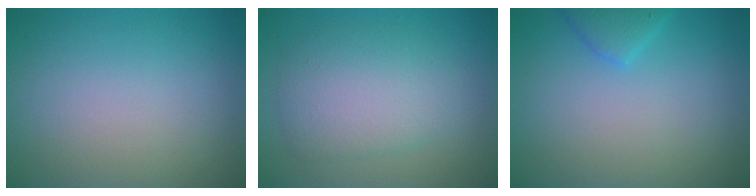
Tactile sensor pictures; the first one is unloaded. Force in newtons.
{"total": 4.6, "press": 4.6, "slide": 0.1}
{"total": 1.9, "press": 1.9, "slide": 0.1}